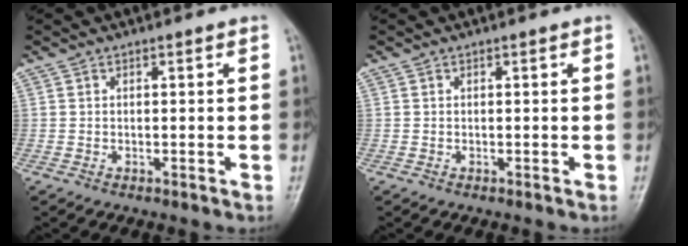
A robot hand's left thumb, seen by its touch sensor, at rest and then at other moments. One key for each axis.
{"total": 0.0}